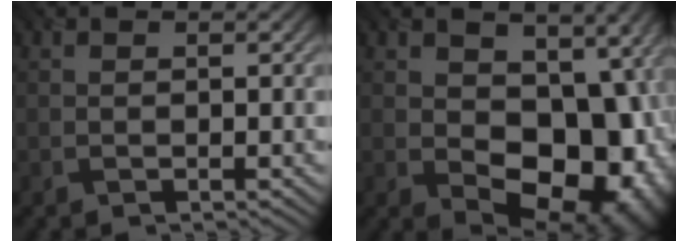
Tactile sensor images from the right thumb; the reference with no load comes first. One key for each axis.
{"total": 15.6, "fx": -1.2, "fy": 10.7, "fz": 11.2, "tx": -0.130, "ty": -0.037, "tz": 0.005}